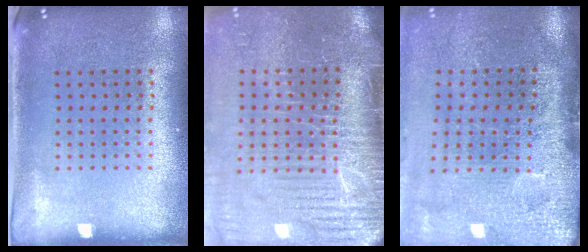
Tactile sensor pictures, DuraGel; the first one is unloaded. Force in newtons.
{"total": 5.0, "press": 4.2, "slide": 2.7}
{"total": 4.8, "press": 3.7, "slide": 3.0}